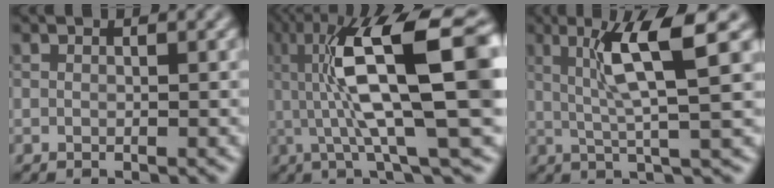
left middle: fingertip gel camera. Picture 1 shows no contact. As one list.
[{"total": 13.6, "force": [2.2, 3.2, 13.0], "torque": [-0.208, 0.017, 0.037]}, {"total": 6.3, "force": [2.0, 0.7, 5.9], "torque": [-0.106, 0.004, 0.036]}]